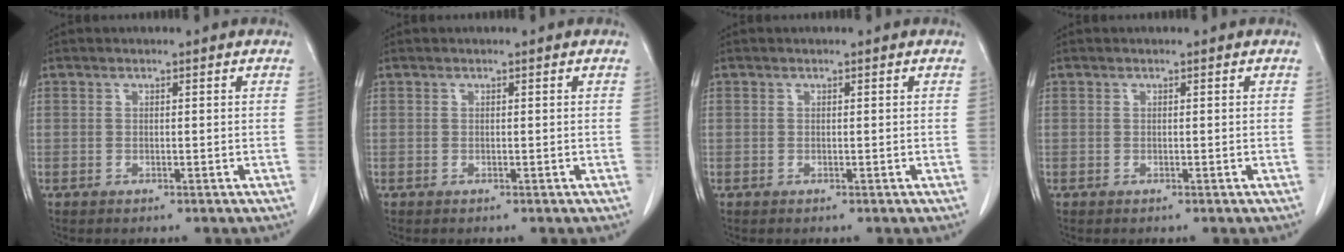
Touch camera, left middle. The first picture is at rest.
{"total": 0.0}
{"total": 0.0}
{"total": 0.0}